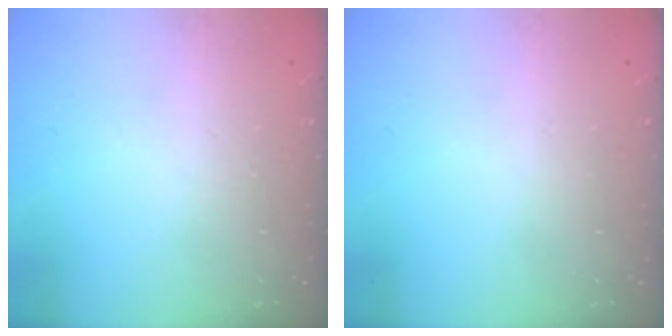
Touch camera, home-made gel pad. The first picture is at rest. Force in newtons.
{"total": 0.0}